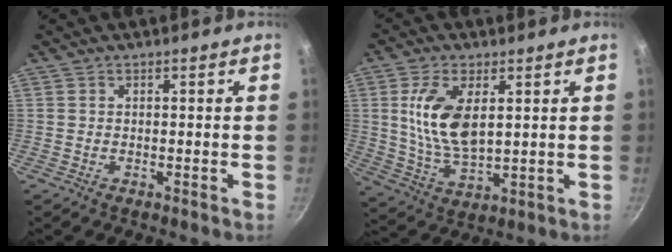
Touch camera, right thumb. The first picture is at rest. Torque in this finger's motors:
{"motor_torque": [1.42, 1.95, 1.40, 0.18, 0.18]}